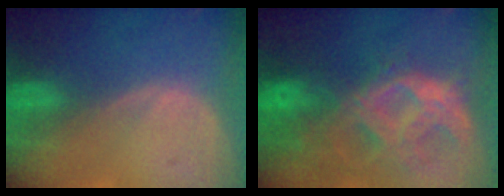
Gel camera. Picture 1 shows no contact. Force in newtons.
{"total": 10.5, "press": 9.2, "slide": 5.1}